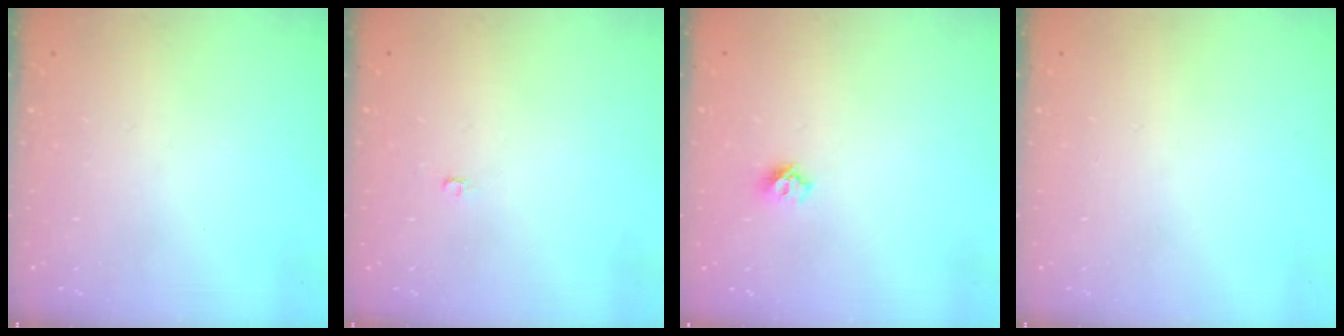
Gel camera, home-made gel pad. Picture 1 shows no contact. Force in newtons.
{"total": 2.0, "press": 2.0, "slide": 0.4}
{"total": 5.7, "press": 5.7, "slide": 0.5}
{"total": 0.0}